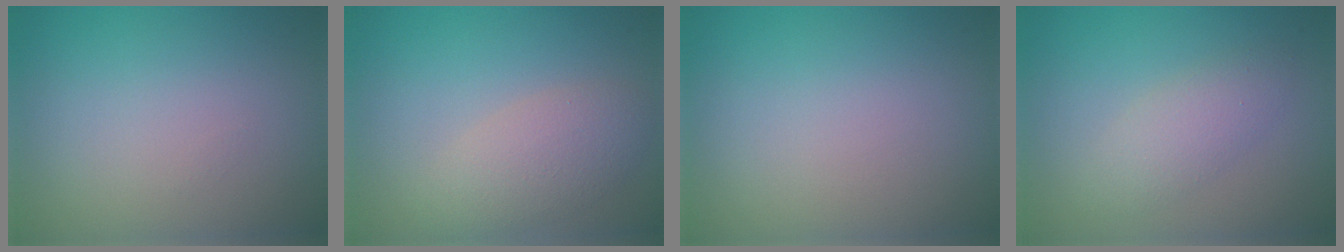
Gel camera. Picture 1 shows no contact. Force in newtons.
{"total": 3.2, "press": 3.1, "slide": 0.3}
{"total": 0.0}
{"total": 2.4, "press": 2.4, "slide": 0.1}